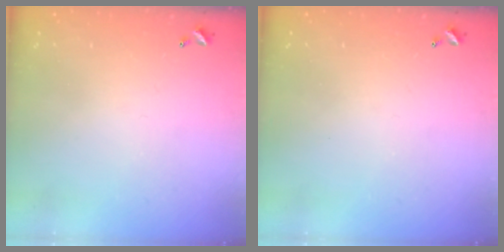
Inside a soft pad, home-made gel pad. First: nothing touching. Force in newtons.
{"total": 0.0}